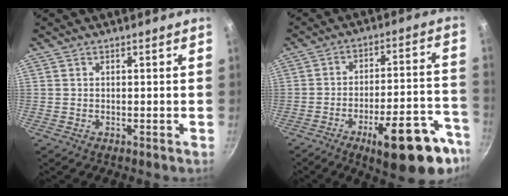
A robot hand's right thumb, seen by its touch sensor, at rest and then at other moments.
{"total": 19.3, "force": [-10.7, 5.5, 15.1], "torque": [-0.165, 0.073, -0.148]}